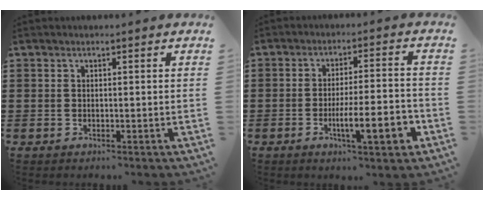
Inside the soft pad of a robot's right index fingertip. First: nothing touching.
{"total": 8.9, "force": [-3.1, 1.9, 8.2], "torque": [-0.121, -0.004, -0.049]}